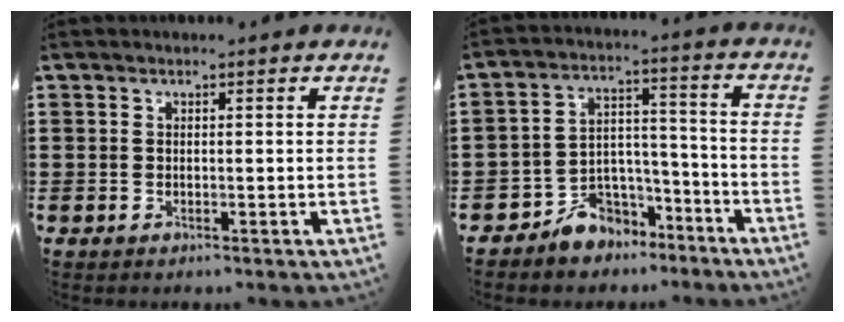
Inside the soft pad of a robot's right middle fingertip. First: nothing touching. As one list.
[{"total": 6.2, "force": [-5.5, 3.0, 0.0], "torque": [-0.012, 0.017, -0.112]}]